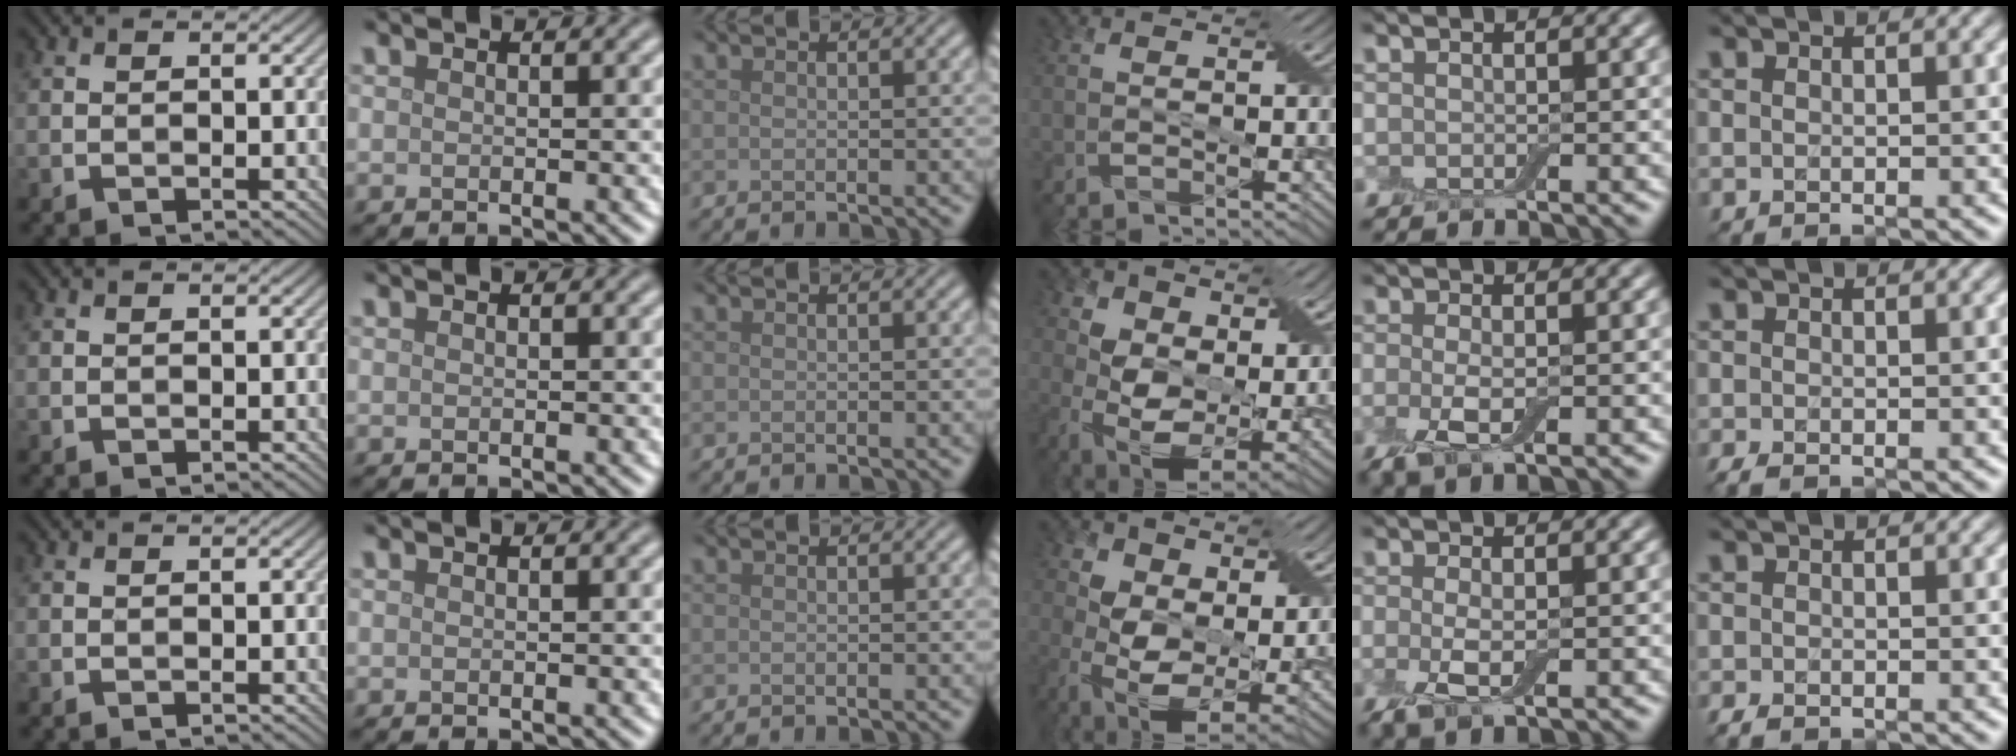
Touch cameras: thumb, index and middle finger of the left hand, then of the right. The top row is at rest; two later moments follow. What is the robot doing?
{"motion": "squeeze", "object": "air blower"}